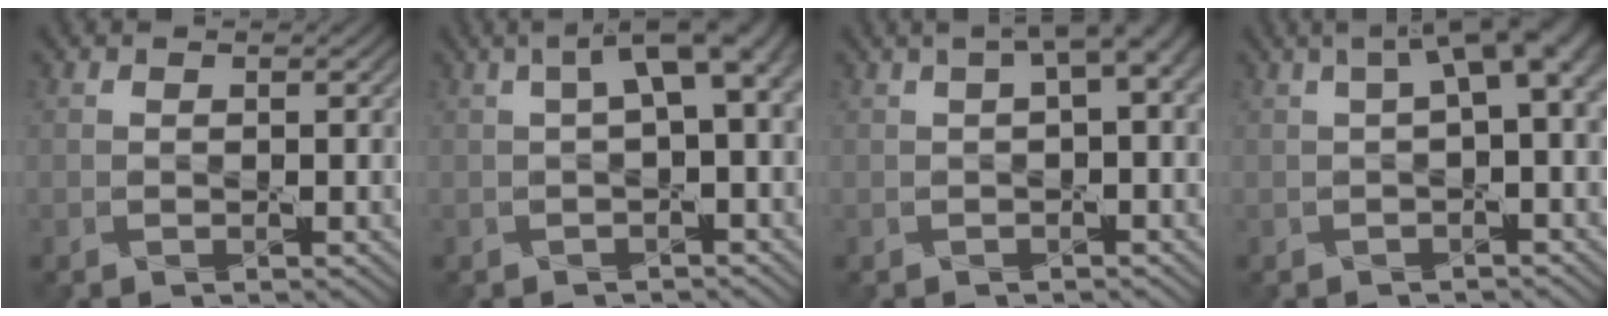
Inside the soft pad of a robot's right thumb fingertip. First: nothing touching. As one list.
[{"total": 5.0, "force": [1.0, 1.4, 4.7], "torque": [-0.069, 0.015, 0.014]}, {"total": 4.0, "force": [1.2, 1.0, 3.7], "torque": [-0.050, 0.014, 0.018]}, {"total": 5.1, "force": [1.1, 1.4, 4.8], "torque": [-0.064, 0.016, 0.014]}]